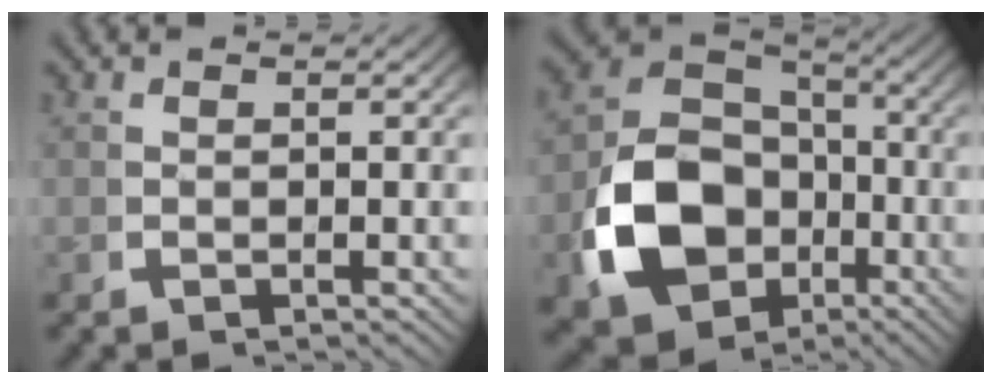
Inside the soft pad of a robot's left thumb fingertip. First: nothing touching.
{"total": 13.9, "force": [-2.9, 10.6, 8.4], "torque": [-0.199, -0.043, -0.034]}